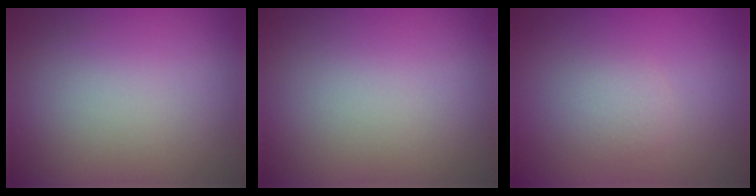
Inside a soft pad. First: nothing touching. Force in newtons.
{"total": 0.0}
{"total": 1.5, "press": 1.5, "slide": 0.0}